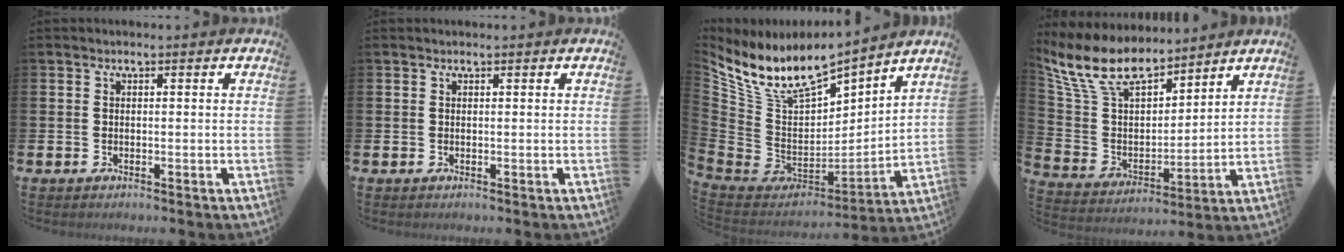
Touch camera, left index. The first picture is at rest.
{"total": 0.0}
{"total": 10.4, "force": [9.3, 2.9, 3.6], "torque": [-0.124, -0.064, 0.168]}
{"total": 11.3, "force": [9.5, 4.4, 4.2], "torque": [-0.135, -0.047, 0.175]}